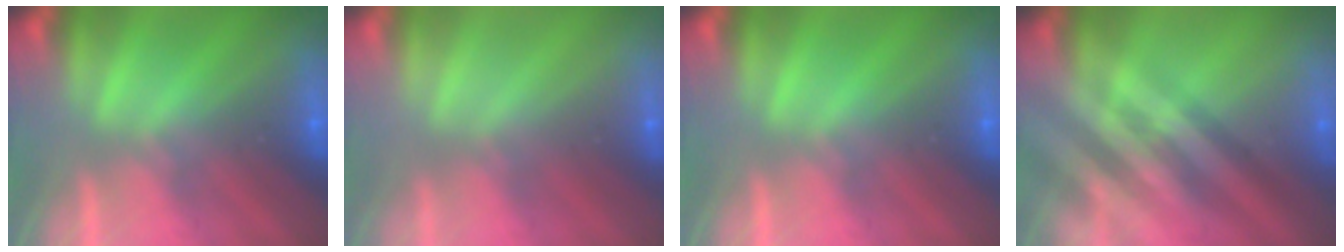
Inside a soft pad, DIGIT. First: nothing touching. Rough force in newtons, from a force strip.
{"total": 2.9}
{"total": 0.0}
{"total": 2.4}